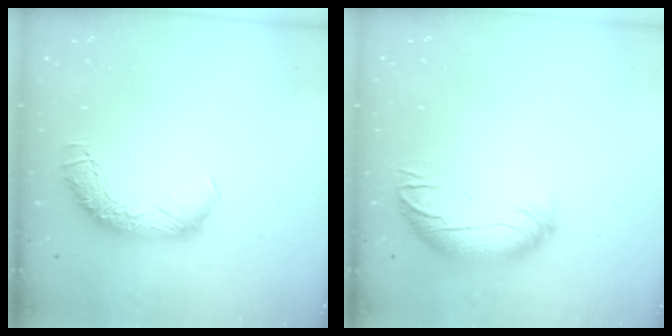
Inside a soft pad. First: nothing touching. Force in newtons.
{"total": 3.4, "press": 2.2, "slide": 2.6}